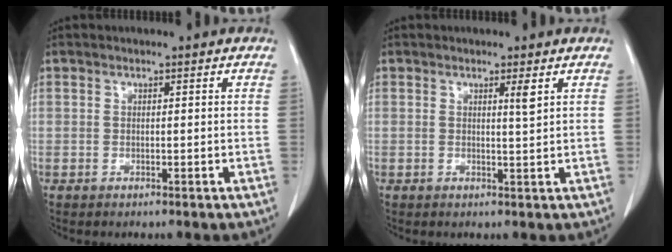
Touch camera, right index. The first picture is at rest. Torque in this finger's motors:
{"motor_torque": [0.02, 0.08, 0.00, 0.00]}